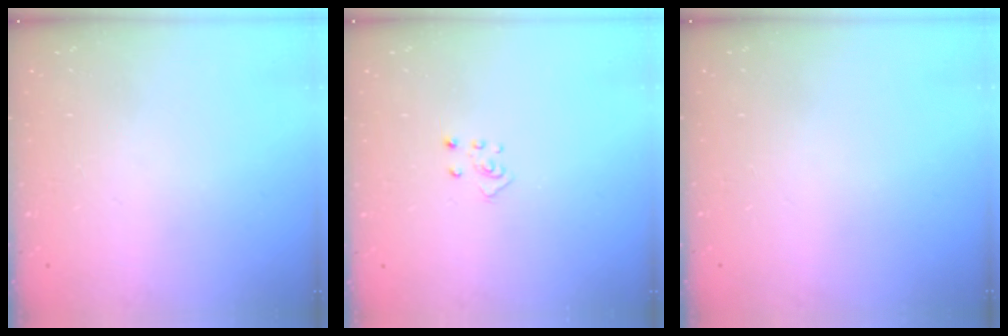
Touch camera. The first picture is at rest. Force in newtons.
{"total": 3.7, "press": 3.7, "slide": 0.3}
{"total": 0.0}